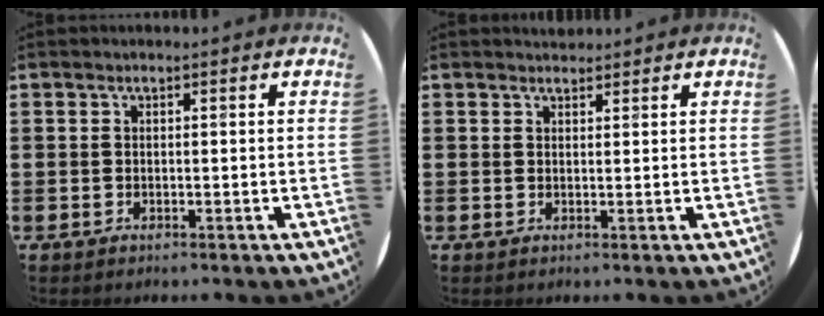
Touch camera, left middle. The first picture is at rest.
{"total": 1.2, "force": [1.2, 0.2, -0.1], "torque": [0.010, -0.002, 0.020]}